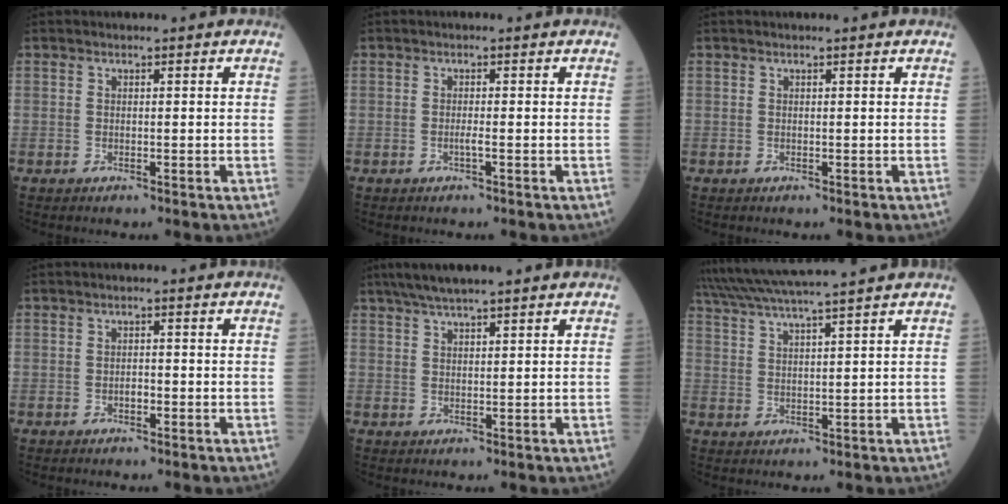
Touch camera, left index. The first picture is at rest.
{"total": 1.1, "force": [-0.9, -0.3, 0.6], "torque": [-0.013, -0.005, -0.015]}
{"total": 0.0}
{"total": 1.3, "force": [-1.0, 0.4, 0.7], "torque": [-0.012, -0.003, -0.017]}
{"total": 6.6, "force": [5.1, 0.2, 4.1], "torque": [-0.068, 0.031, 0.086]}
{"total": 11.8, "force": [10.3, -1.3, 5.6], "torque": [-0.109, 0.022, 0.157]}